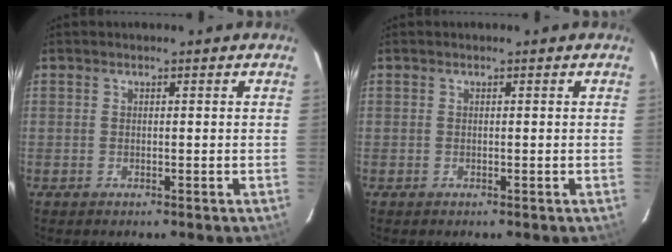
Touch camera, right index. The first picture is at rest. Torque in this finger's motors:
{"motor_torque": [-0.02, 0.01, 0.00, 0.00]}